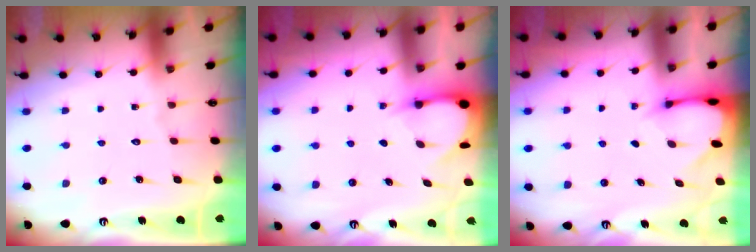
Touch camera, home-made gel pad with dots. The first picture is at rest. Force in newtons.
{"total": 3.3, "press": 3.3, "slide": 0.4}
{"total": 2.0, "press": 2.0, "slide": 0.1}